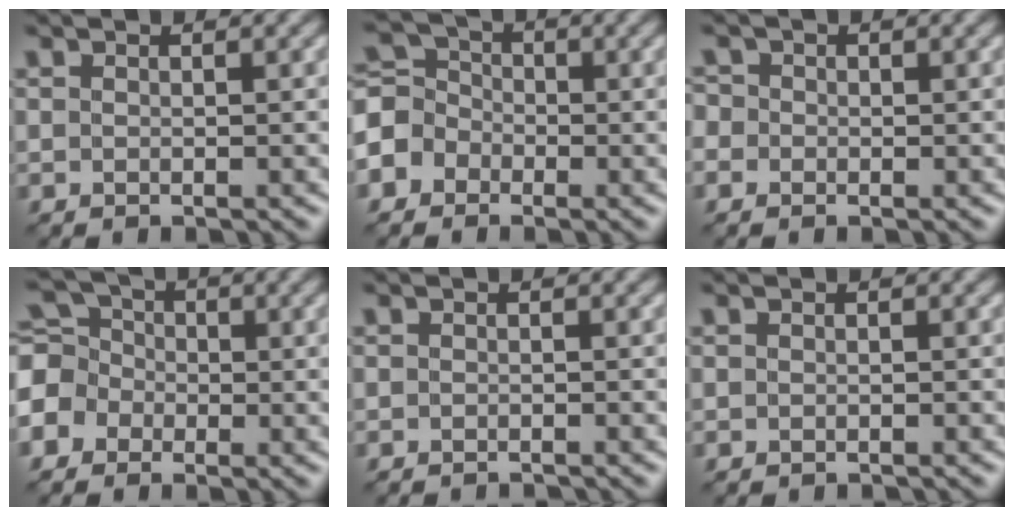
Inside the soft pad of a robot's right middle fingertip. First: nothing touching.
{"total": 4.6, "force": [-1.8, 3.8, 1.6], "torque": [-0.029, 0.012, -0.044]}
{"total": 1.6, "force": [0.1, 1.6, 0.5], "torque": [-0.004, 0.014, -0.010]}
{"total": 5.8, "force": [-1.5, 5.1, 2.4], "torque": [-0.057, 0.020, -0.050]}
{"total": 1.4, "force": [-1.4, -0.2, 0.0], "torque": [0.002, -0.006, -0.021]}
{"total": 0.7, "force": [-0.7, 0.0, -0.2], "torque": [0.003, -0.007, -0.011]}